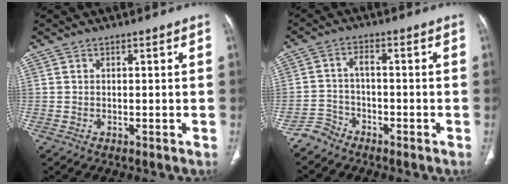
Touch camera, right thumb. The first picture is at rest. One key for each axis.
{"total": 4.1, "fx": -3.5, "fy": 2.1, "fz": 0.0, "tx": 0.009, "ty": 0.024, "tz": -0.076}